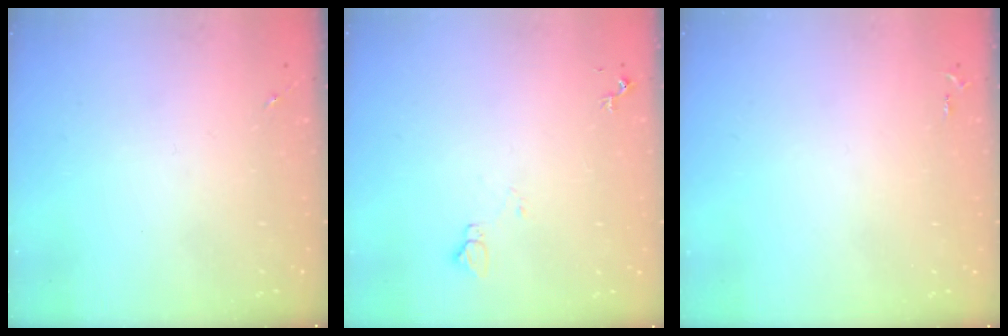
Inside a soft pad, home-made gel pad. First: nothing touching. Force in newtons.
{"total": 6.1, "press": 6.0, "slide": 0.8}
{"total": 2.6, "press": 2.6, "slide": 0.3}